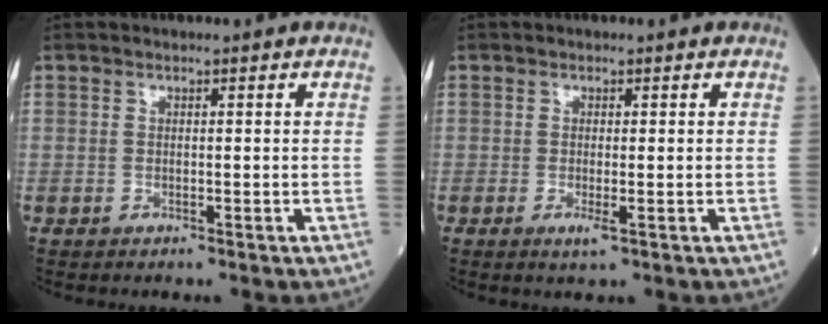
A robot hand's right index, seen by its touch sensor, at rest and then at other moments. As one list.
[{"total": 1.5, "force": [-0.6, 0.1, 1.3], "torque": [-0.025, -0.005, -0.009]}]